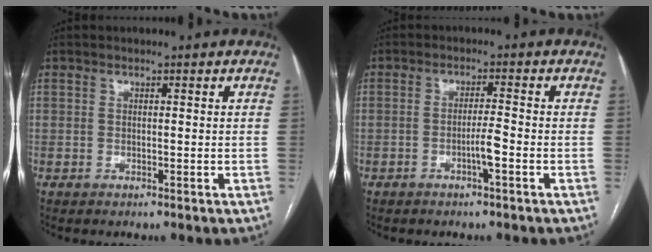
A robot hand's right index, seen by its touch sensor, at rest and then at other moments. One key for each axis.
{"total": 2.7, "fx": -1.2, "fy": -0.2, "fz": 2.4, "tx": -0.041, "ty": 0.000, "tz": -0.020}